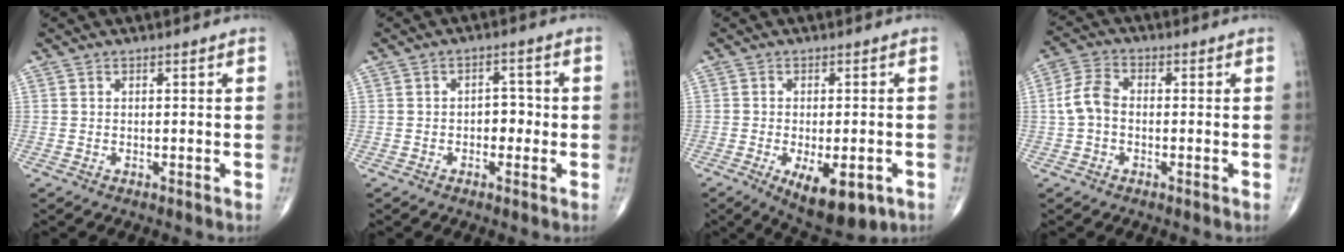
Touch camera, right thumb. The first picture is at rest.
{"total": 3.6, "force": [-0.6, 2.4, 2.6], "torque": [-0.014, 0.012, -0.015]}
{"total": 11.3, "force": [-4.6, 4.9, 9.0], "torque": [-0.127, -0.003, -0.058]}
{"total": 5.7, "force": [-0.5, 3.9, 4.1], "torque": [-0.083, 0.018, -0.019]}